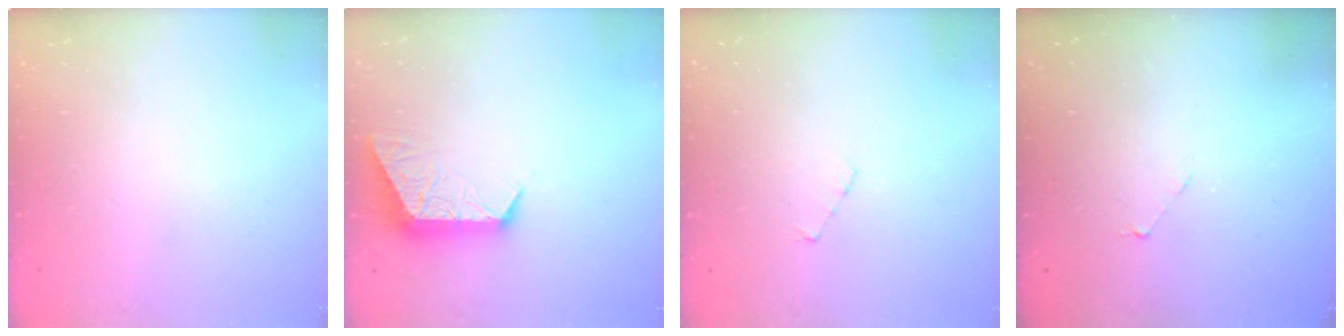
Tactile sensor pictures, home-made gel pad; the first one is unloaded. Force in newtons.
{"total": 9.6, "press": 9.6, "slide": 0.6}
{"total": 3.5, "press": 3.5, "slide": 0.3}
{"total": 2.1, "press": 2.1, "slide": 0.2}